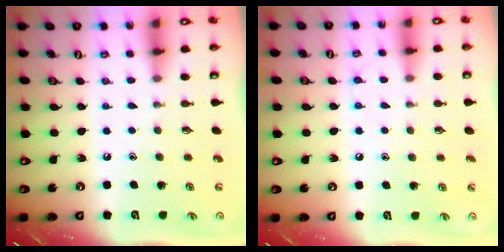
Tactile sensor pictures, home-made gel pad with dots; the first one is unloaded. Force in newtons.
{"total": 6.4, "press": 6.4, "slide": 0.9}